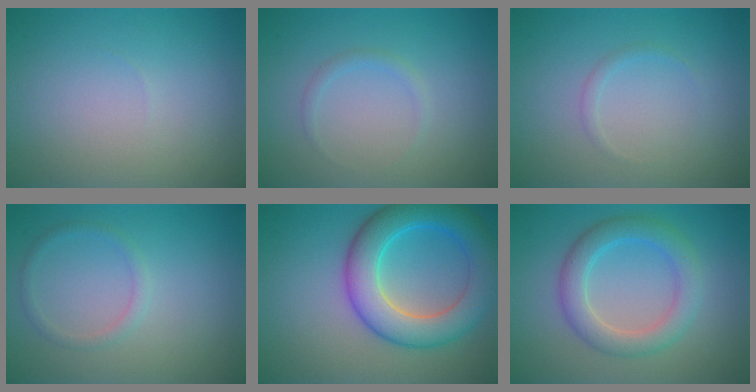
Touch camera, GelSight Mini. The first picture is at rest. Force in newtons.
{"total": 0.9, "press": 0.9, "slide": 0.0}
{"total": 0.8, "press": 0.8, "slide": 0.1}
{"total": 1.2, "press": 1.2, "slide": 0.1}
{"total": 7.8, "press": 7.8, "slide": 0.1}
{"total": 4.2, "press": 4.2, "slide": 0.2}